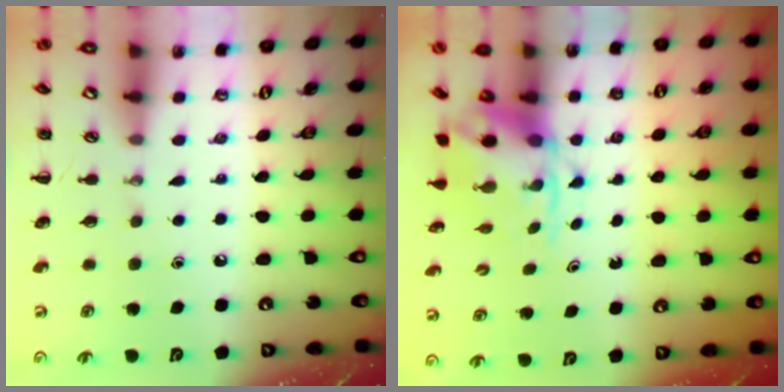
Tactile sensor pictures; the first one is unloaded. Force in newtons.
{"total": 4.0, "press": 3.9, "slide": 0.9}